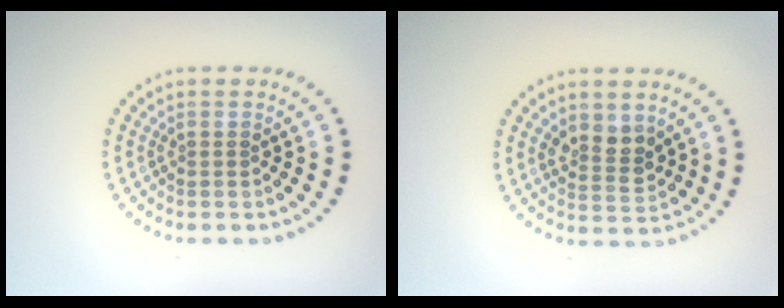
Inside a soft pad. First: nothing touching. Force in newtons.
{"total": 2.6, "press": 2.4, "slide": 1.0}